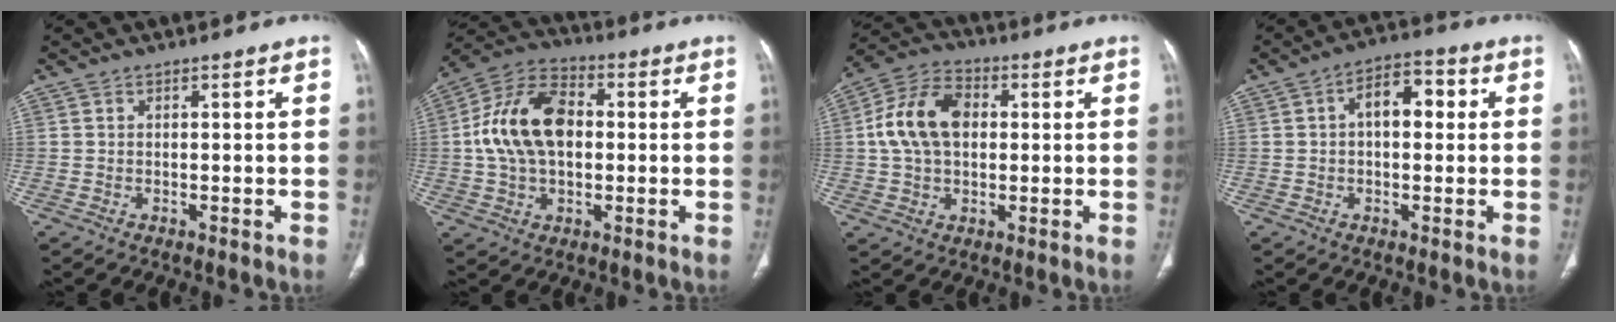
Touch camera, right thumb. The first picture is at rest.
{"total": 15.6, "force": [1.0, 10.0, 12.0], "torque": [-0.212, 0.027, 0.010]}
{"total": 12.9, "force": [1.6, 8.7, 9.4], "torque": [-0.168, 0.022, 0.022]}
{"total": 7.8, "force": [1.2, 4.5, 6.3], "torque": [-0.074, 0.025, 0.011]}